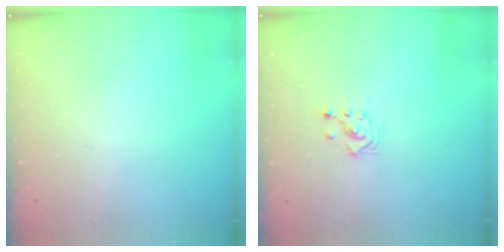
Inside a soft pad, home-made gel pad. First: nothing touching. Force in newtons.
{"total": 2.9, "press": 2.9, "slide": 0.1}